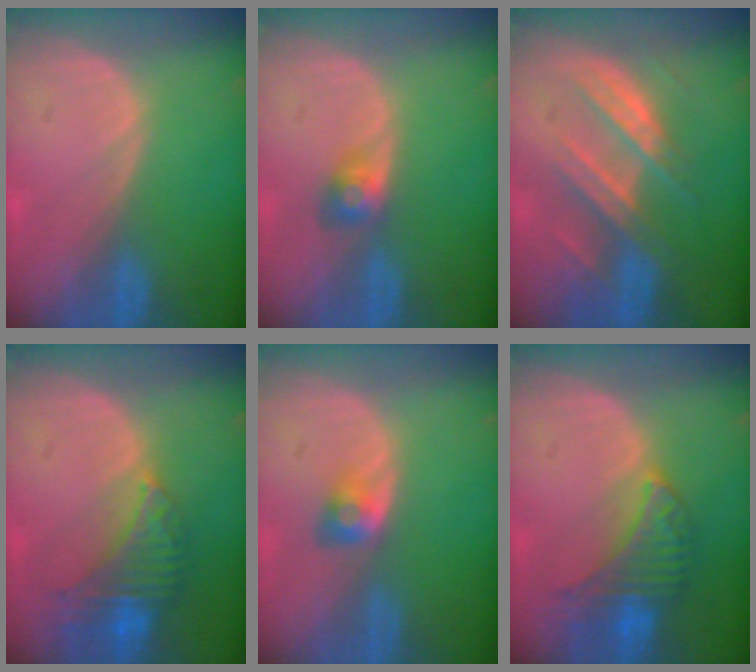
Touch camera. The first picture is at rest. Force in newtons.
{"total": 2.9, "press": 2.7, "slide": 1.0}
{"total": 8.3, "press": 7.6, "slide": 3.3}
{"total": 8.1, "press": 6.9, "slide": 4.1}
{"total": 2.9, "press": 2.5, "slide": 1.4}
{"total": 7.2, "press": 7.0, "slide": 1.6}